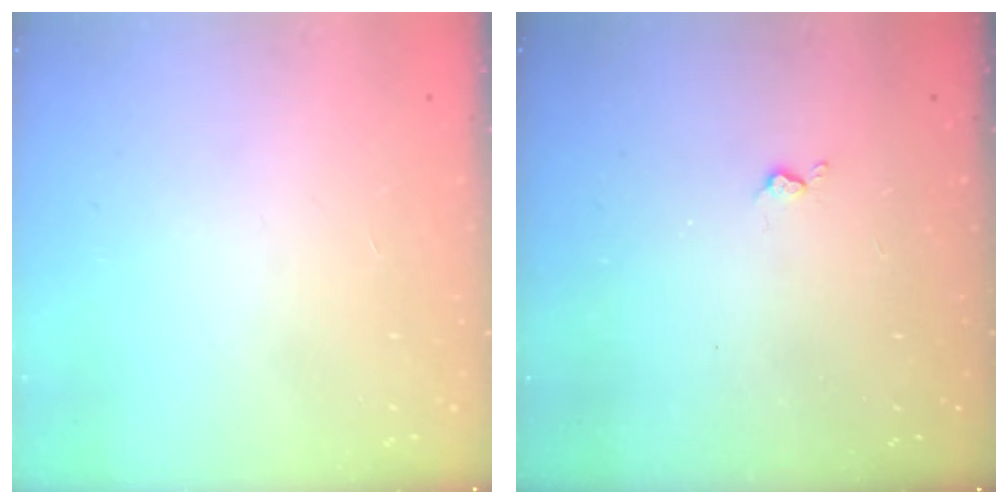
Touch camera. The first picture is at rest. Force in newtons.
{"total": 2.2, "press": 2.1, "slide": 0.5}